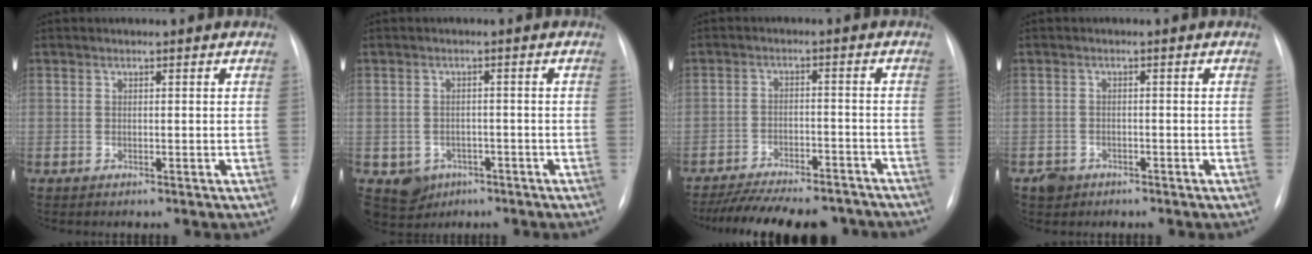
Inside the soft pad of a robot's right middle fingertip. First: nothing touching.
{"total": 4.8, "force": [-2.3, 4.2, 1.0], "torque": [-0.016, 0.008, -0.026]}
{"total": 17.7, "force": [-15.7, 4.7, 6.7], "torque": [-0.128, -0.003, -0.217]}
{"total": 2.3, "force": [-1.5, 1.8, 0.2], "torque": [-0.009, 0.006, -0.022]}